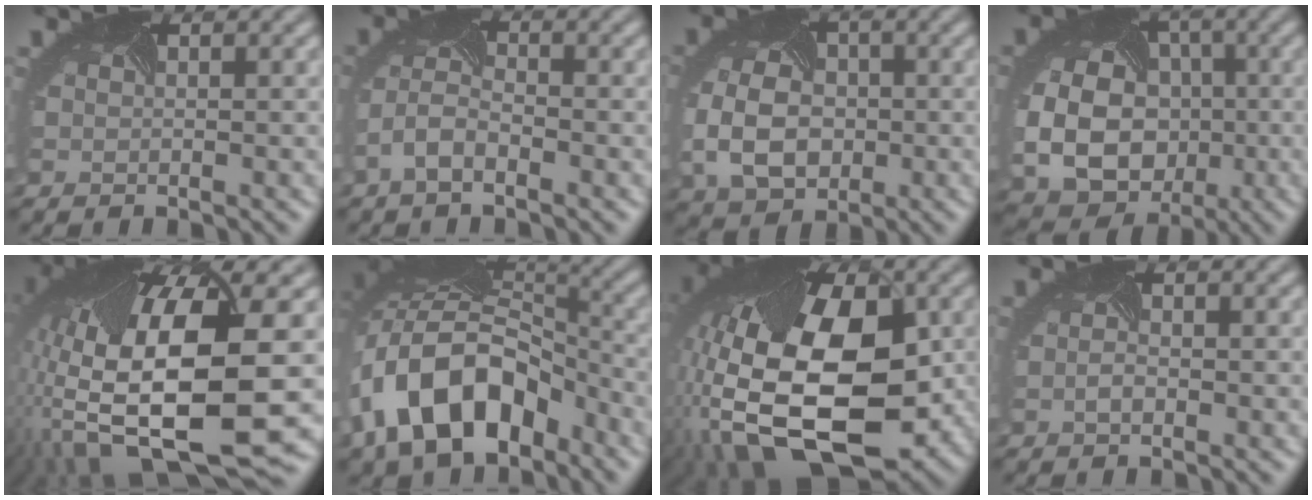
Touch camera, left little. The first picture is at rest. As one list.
[{"total": 3.1, "force": [-2.1, 1.0, 1.9], "torque": [-0.056, -0.002, -0.040]}, {"total": 6.1, "force": [-1.5, 4.4, 3.9], "torque": [-0.102, -0.014, -0.023]}, {"total": 9.7, "force": [-2.0, 7.7, 5.6], "torque": [-0.109, -0.028, -0.031]}, {"total": 17.4, "force": [-1.1, 7.4, 15.7], "torque": [-0.314, -0.050, 0.006]}, {"total": 12.0, "force": [-6.2, 7.1, 7.5], "torque": [-0.154, 0.000, -0.112]}, {"total": 18.4, "force": [-2.5, 10.7, 14.8], "torque": [-0.306, -0.060, -0.006]}, {"total": 0.8, "force": [-0.7, -0.1, 0.3], "torque": [-0.018, -0.006, -0.006]}]